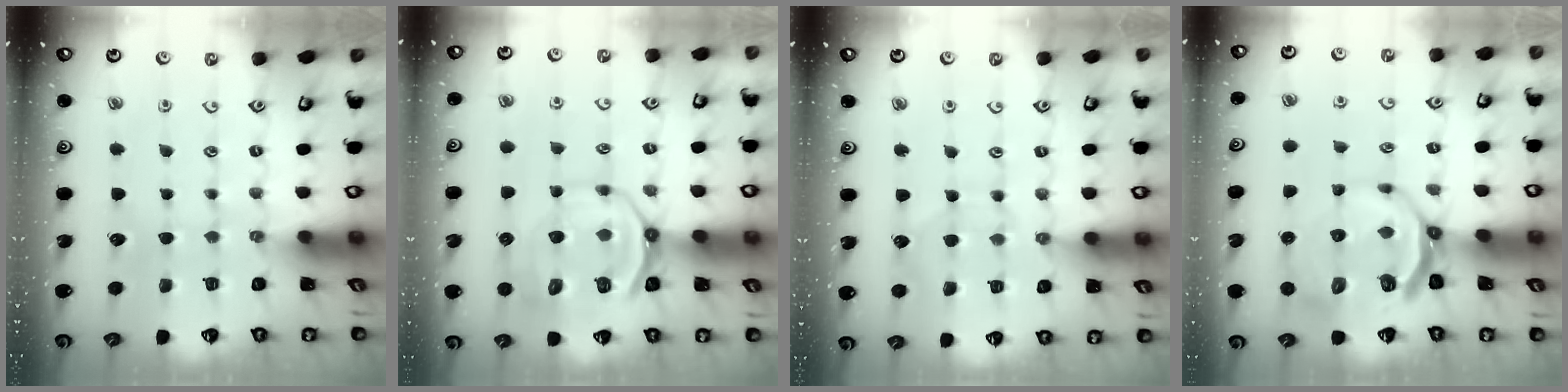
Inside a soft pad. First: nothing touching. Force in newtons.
{"total": 12.5, "press": 12.2, "slide": 2.5}
{"total": 4.7, "press": 4.6, "slide": 0.6}
{"total": 7.4, "press": 6.6, "slide": 3.5}